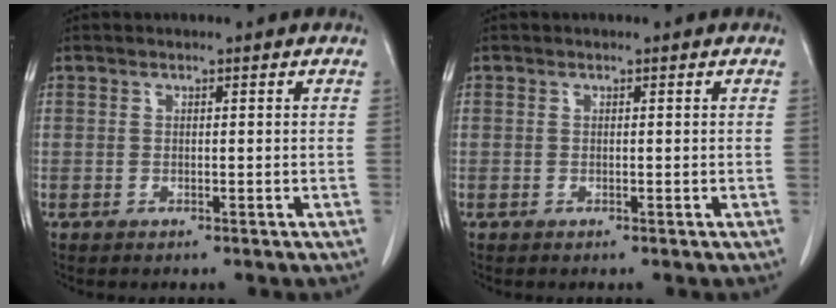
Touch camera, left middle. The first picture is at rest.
{"total": 0.0}